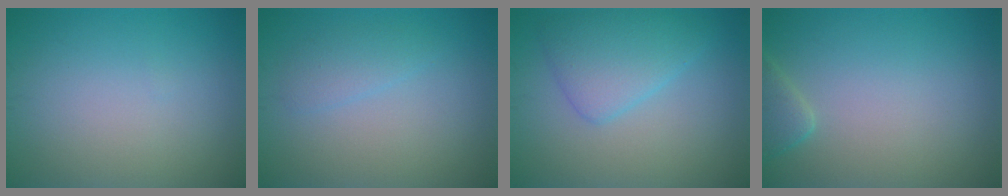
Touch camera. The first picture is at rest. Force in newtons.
{"total": 1.6, "press": 1.6, "slide": 0.0}
{"total": 4.0, "press": 4.0, "slide": 0.1}
{"total": 1.8, "press": 1.8, "slide": 0.2}